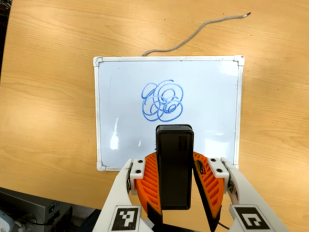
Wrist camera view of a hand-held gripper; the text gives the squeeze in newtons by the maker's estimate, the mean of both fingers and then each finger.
{"total": 4.9, "left": 4.6, "right": 5.2}